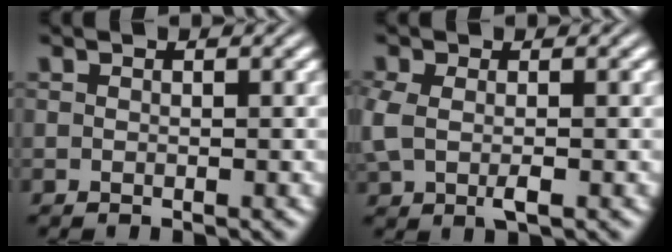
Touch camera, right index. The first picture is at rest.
{"total": 1.8, "force": [0.5, 0.8, 1.6], "torque": [-0.050, -0.014, 0.017]}